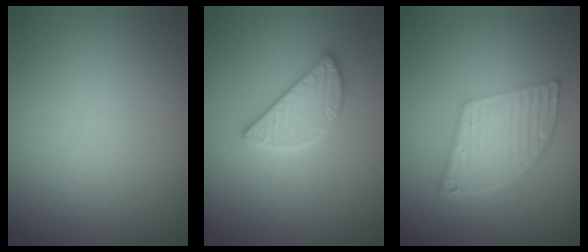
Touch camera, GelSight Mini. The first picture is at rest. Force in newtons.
{"total": 2.8, "press": 2.8, "slide": 0.5}
{"total": 6.3, "press": 4.3, "slide": 4.6}